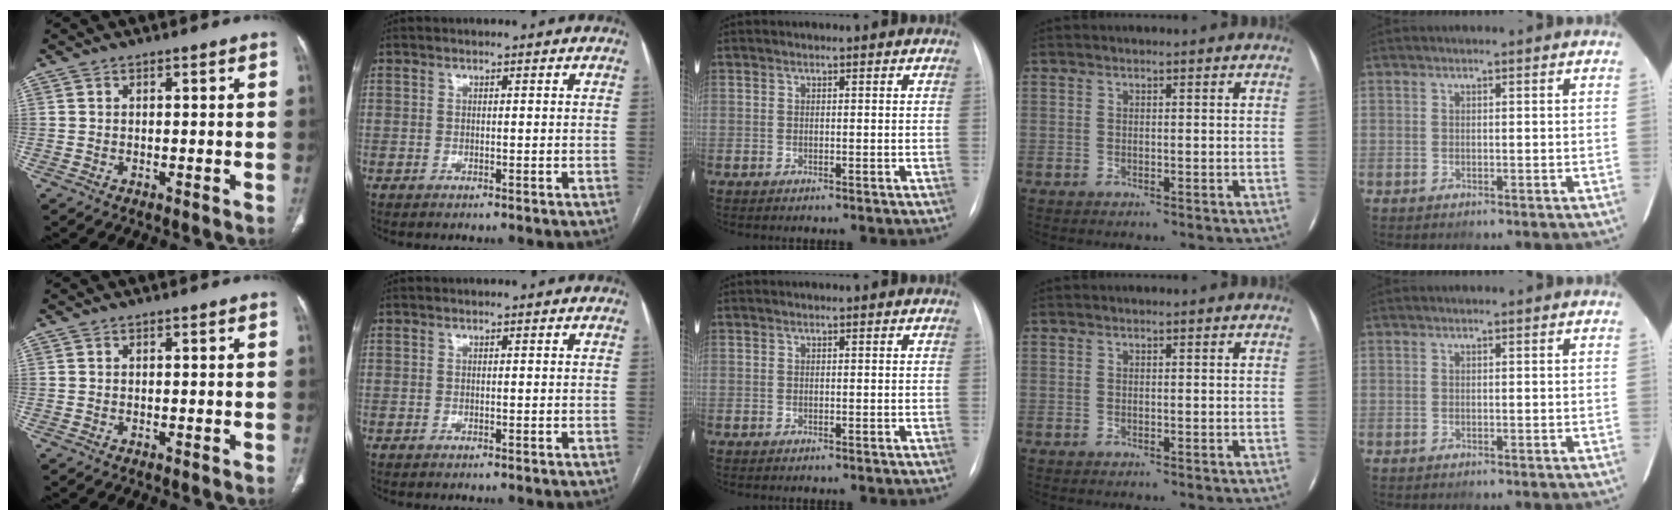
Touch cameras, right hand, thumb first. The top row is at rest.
{}